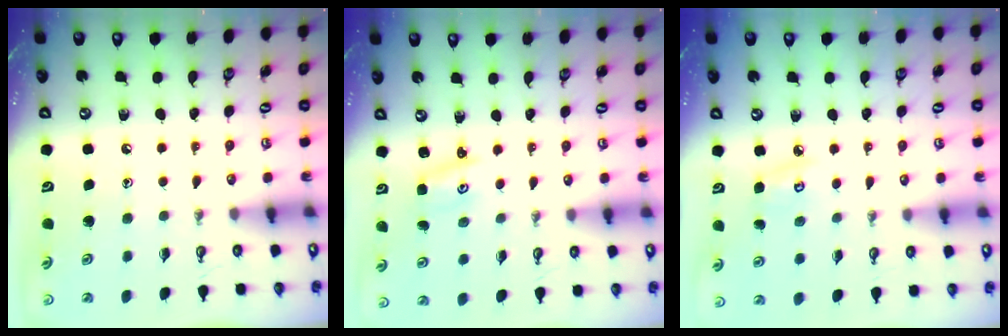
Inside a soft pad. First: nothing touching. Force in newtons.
{"total": 2.2, "press": 2.2, "slide": 0.3}
{"total": 4.9, "press": 4.9, "slide": 0.4}